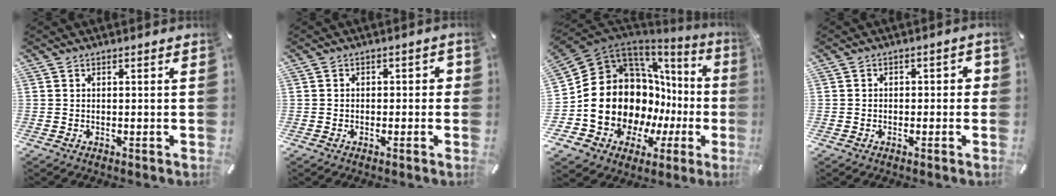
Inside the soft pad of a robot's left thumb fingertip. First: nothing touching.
{"total": 2.1, "force": [-0.9, 1.5, 1.1], "torque": [-0.013, 0.008, -0.023]}
{"total": 19.9, "force": [-2.0, 16.0, 11.6], "torque": [-0.191, -0.049, 0.003]}
{"total": 2.4, "force": [-1.1, 1.7, 1.4], "torque": [-0.025, 0.013, -0.024]}